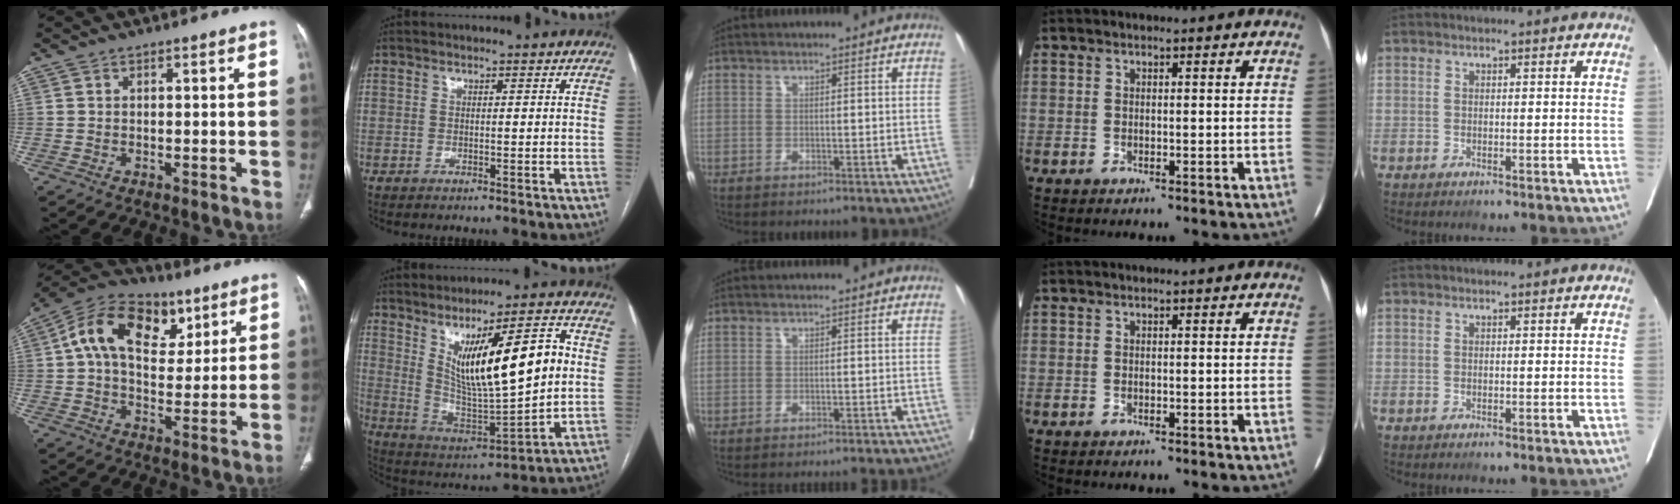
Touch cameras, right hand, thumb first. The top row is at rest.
{"thumb": {"total": 17.1, "force": [6.0, 11.2, 11.5], "torque": [-0.163, 0.004, 0.092]}, "index": {"total": 16.9, "force": [3.9, 2.8, 16.2], "torque": [-0.273, 0.000, 0.079]}, "middle": {"total": 5.3, "force": [-5.1, -1.0, 1.1], "torque": [-0.010, -0.018, -0.056]}}